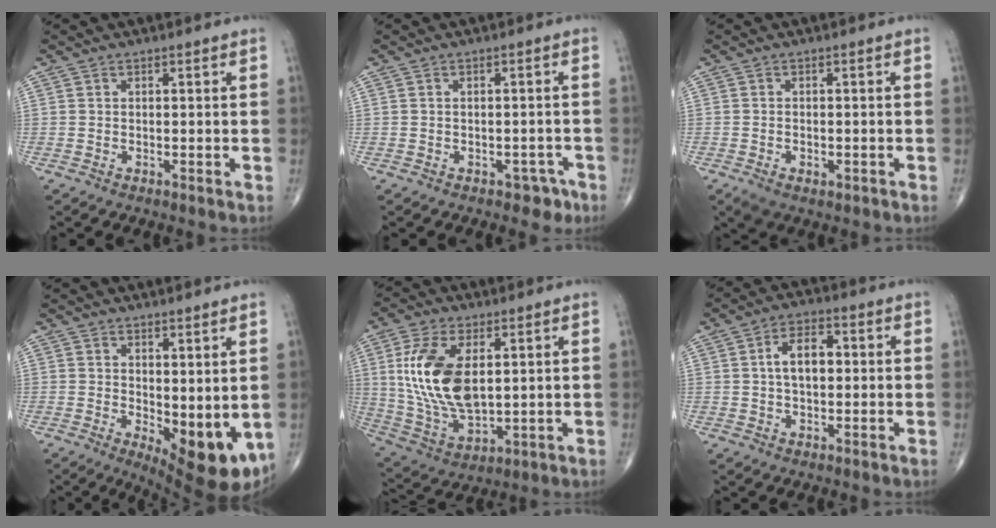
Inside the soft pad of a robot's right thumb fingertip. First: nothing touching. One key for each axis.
{"total": 2.9, "fx": -1.8, "fy": 2.0, "fz": 1.2, "tx": 0.001, "ty": 0.014, "tz": -0.019}
{"total": 3.6, "fx": -1.7, "fy": 2.2, "fz": 2.2, "tx": -0.043, "ty": 0.007, "tz": -0.022}
{"total": 10.7, "fx": -0.7, "fy": 4.3, "fz": 9.8, "tx": -0.118, "ty": -0.028, "tz": 0.006}
{"total": 16.5, "fx": 3.3, "fy": 8.8, "fz": 13.6, "tx": -0.267, "ty": -0.017, "tz": 0.075}
{"total": 7.0, "fx": 0.7, "fy": 4.1, "fz": 5.6, "tx": -0.091, "ty": 0.017, "tz": 0.006}